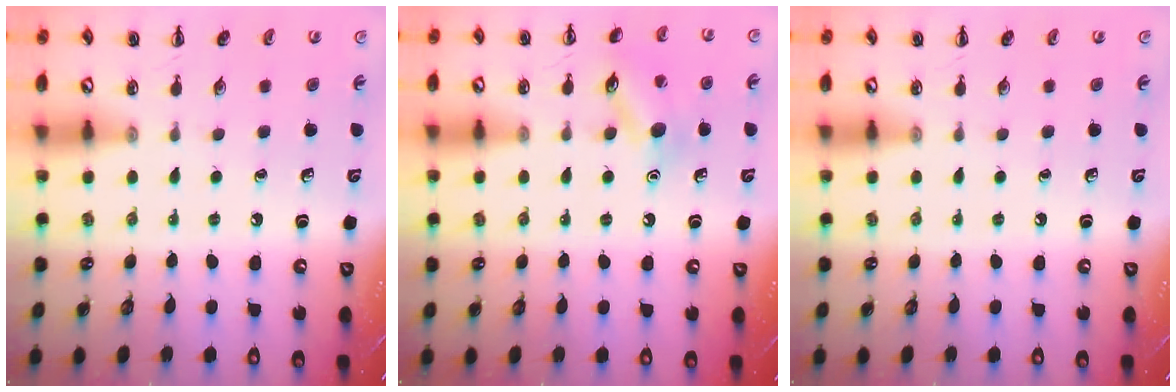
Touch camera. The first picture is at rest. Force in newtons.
{"total": 11.0, "press": 10.9, "slide": 1.4}
{"total": 0.0}